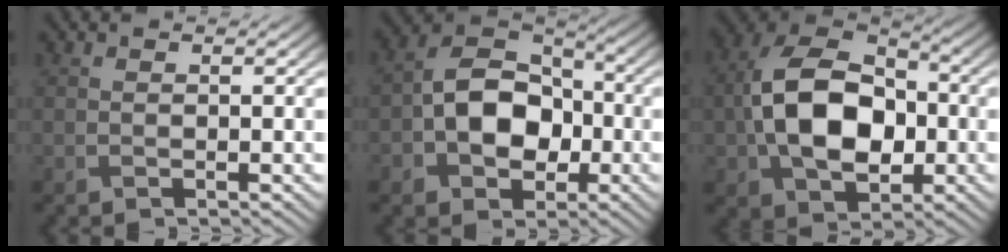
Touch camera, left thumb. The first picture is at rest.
{"total": 9.8, "force": [-2.0, 7.1, 6.5], "torque": [-0.117, 0.005, -0.053]}
{"total": 13.4, "force": [-1.2, 9.0, 9.9], "torque": [-0.208, 0.007, -0.027]}